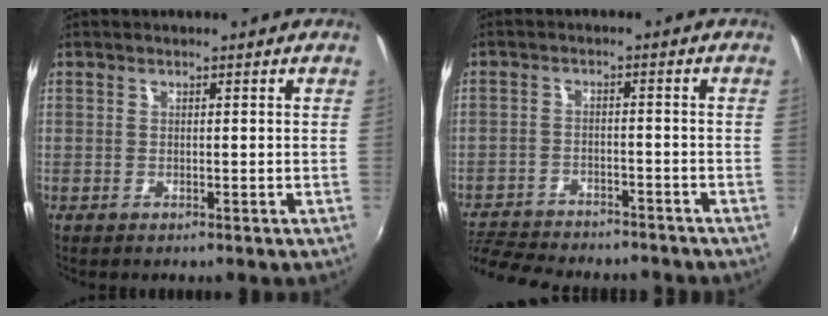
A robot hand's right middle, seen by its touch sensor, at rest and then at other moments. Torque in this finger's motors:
{"motor_torque": [0.98, -1.16, 0.45, 0.12]}